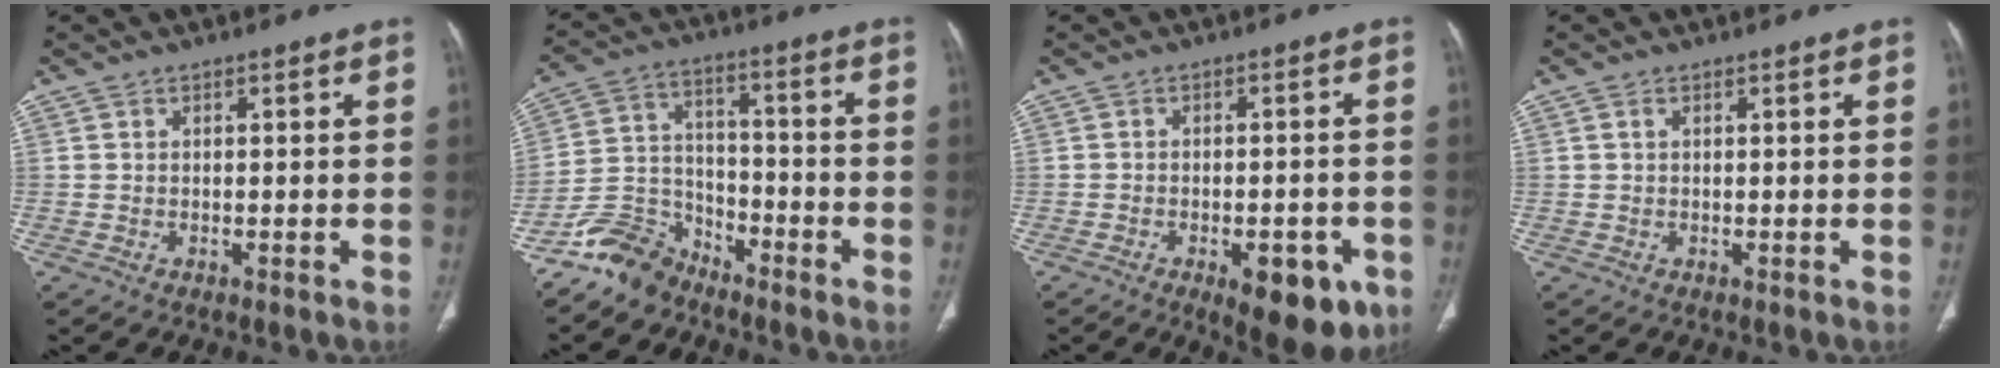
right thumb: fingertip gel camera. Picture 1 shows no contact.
{"total": 9.2, "force": [-7.6, 4.9, 1.8], "torque": [-0.025, 0.064, -0.156]}
{"total": 11.0, "force": [-5.2, 4.9, 8.4], "torque": [-0.084, 0.011, -0.060]}
{"total": 0.6, "force": [0.2, 0.3, 0.4], "torque": [-0.012, 0.005, 0.004]}